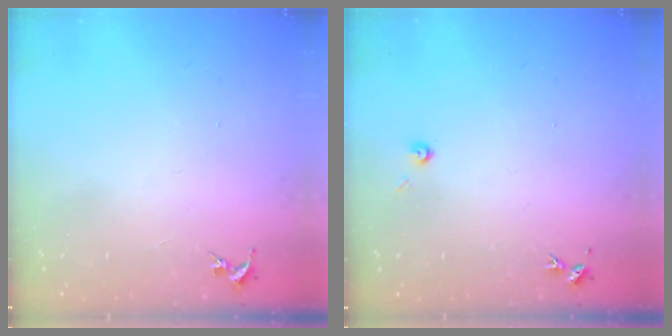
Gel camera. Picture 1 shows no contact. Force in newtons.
{"total": 3.9, "press": 3.9, "slide": 0.5}